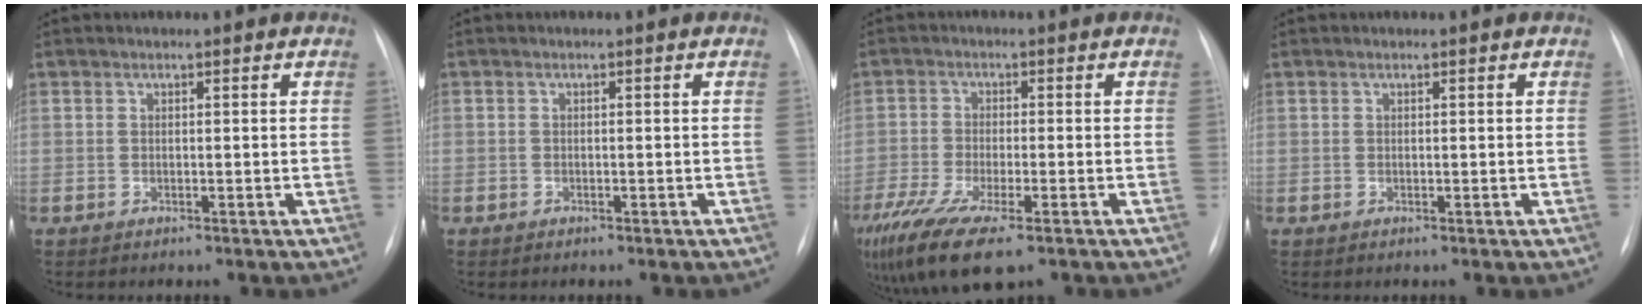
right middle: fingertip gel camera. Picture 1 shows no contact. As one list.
[{"total": 0.5, "force": [-0.3, 0.4, 0.0], "torque": [-0.006, 0.004, -0.006]}, {"total": 12.9, "force": [-8.3, 3.2, 9.4], "torque": [-0.198, -0.032, -0.141]}, {"total": 0.0}]